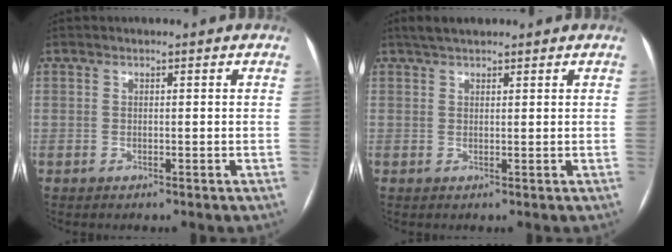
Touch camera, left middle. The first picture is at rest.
{"total": 3.0, "force": [2.5, 0.9, 1.5], "torque": [-0.027, 0.016, 0.045]}